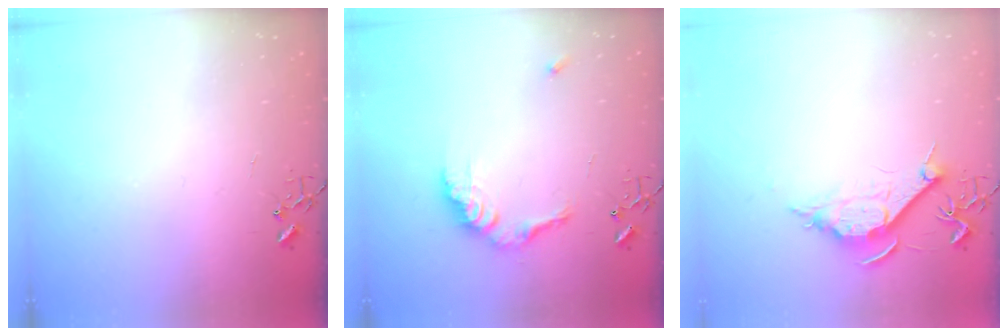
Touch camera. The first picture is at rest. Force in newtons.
{"total": 13.3, "press": 13.2, "slide": 1.1}
{"total": 9.3, "press": 9.2, "slide": 1.0}